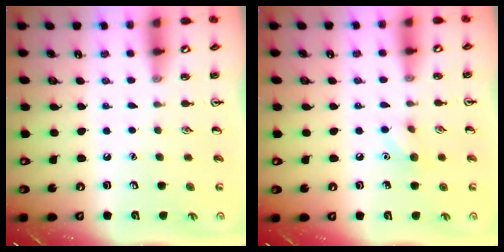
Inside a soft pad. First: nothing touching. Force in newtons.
{"total": 6.6, "press": 6.4, "slide": 1.9}